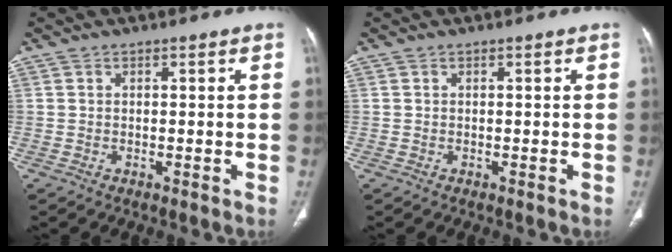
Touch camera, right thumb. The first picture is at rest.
{"total": 0.0}